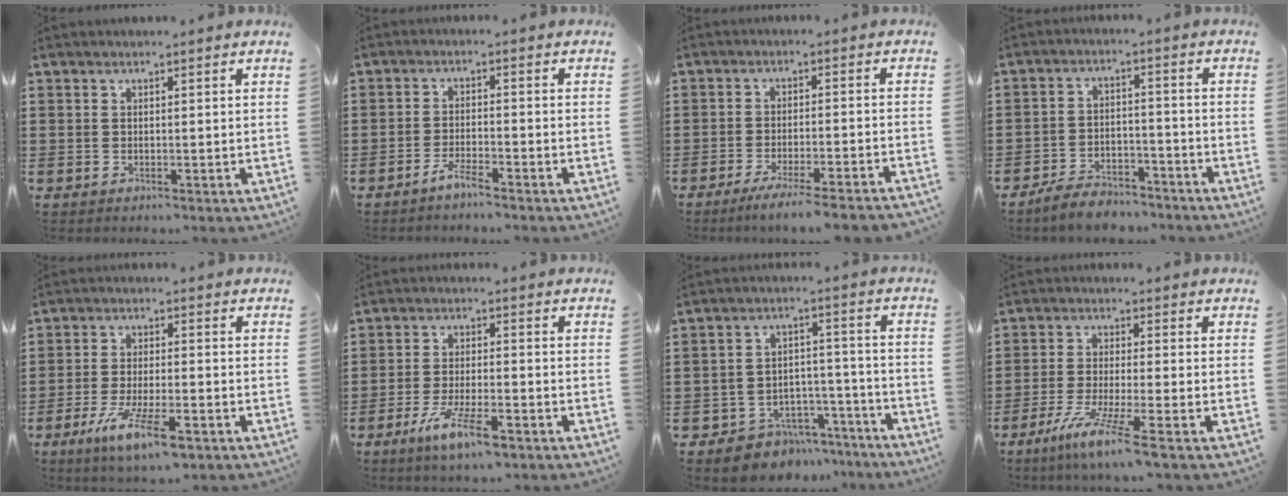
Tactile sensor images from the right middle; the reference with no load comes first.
{"total": 2.7, "force": [-2.2, 0.0, 1.6], "torque": [-0.036, 0.000, -0.043]}
{"total": 4.4, "force": [-3.8, -0.5, 2.1], "torque": [-0.039, -0.013, -0.072]}
{"total": 4.9, "force": [-4.8, 1.0, 0.7], "torque": [-0.022, 0.007, -0.097]}
{"total": 8.1, "force": [-4.4, 1.8, 6.5], "torque": [-0.134, -0.010, -0.079]}
{"total": 7.1, "force": [-4.1, 1.4, 5.5], "torque": [-0.120, -0.011, -0.076]}
{"total": 6.1, "force": [-5.7, 2.2, 0.3], "torque": [-0.008, 0.027, -0.112]}
{"total": 6.5, "force": [-4.5, -0.5, 4.6], "torque": [-0.102, -0.021, -0.085]}